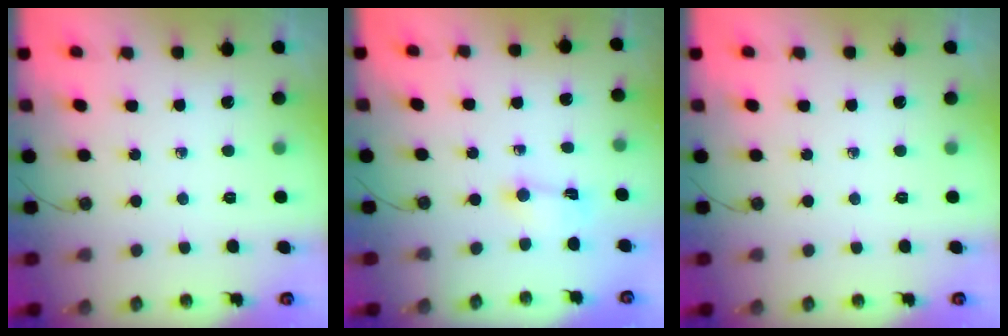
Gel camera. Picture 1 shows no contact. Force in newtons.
{"total": 1.3, "press": 1.2, "slide": 0.5}
{"total": 0.0}